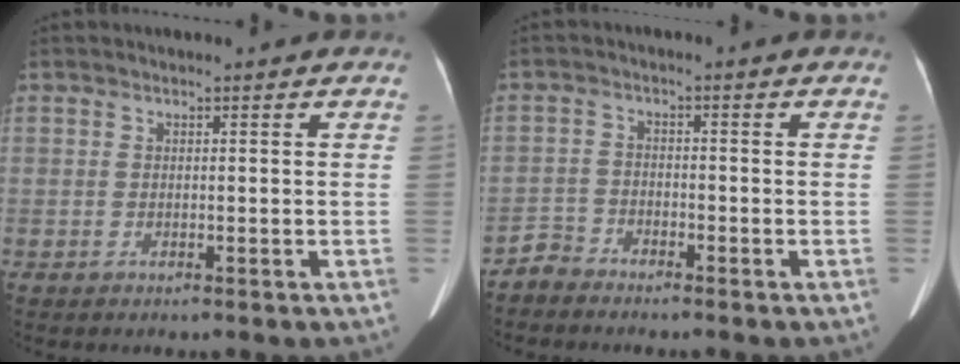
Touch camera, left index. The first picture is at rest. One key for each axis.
{"total": 2.5, "fx": -2.3, "fy": 0.5, "fz": -0.5, "tx": 0.011, "ty": -0.007, "tz": -0.047}